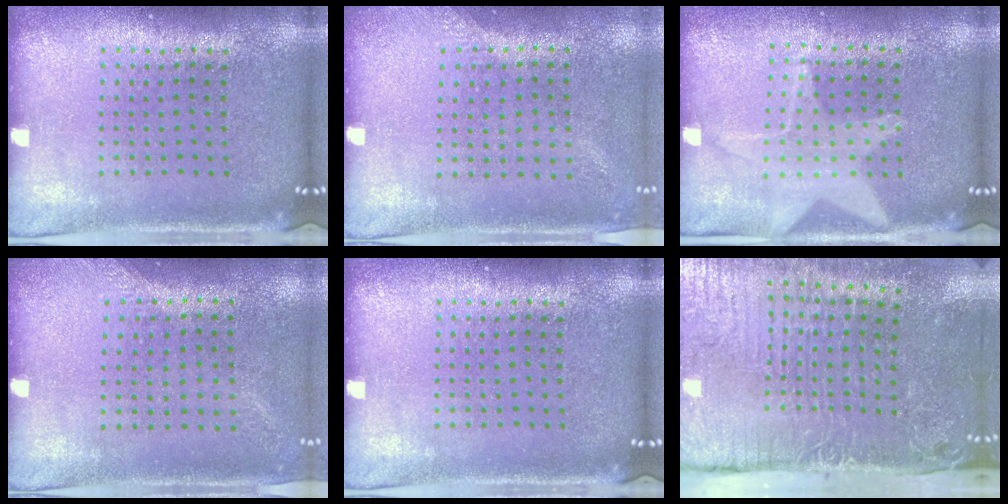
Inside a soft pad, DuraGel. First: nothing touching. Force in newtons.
{"total": 1.4, "press": 1.1, "slide": 0.9}
{"total": 1.0, "press": 1.0, "slide": 0.2}
{"total": 1.3, "press": 1.0, "slide": 0.9}
{"total": 0.0}
{"total": 5.2, "press": 4.3, "slide": 3.0}